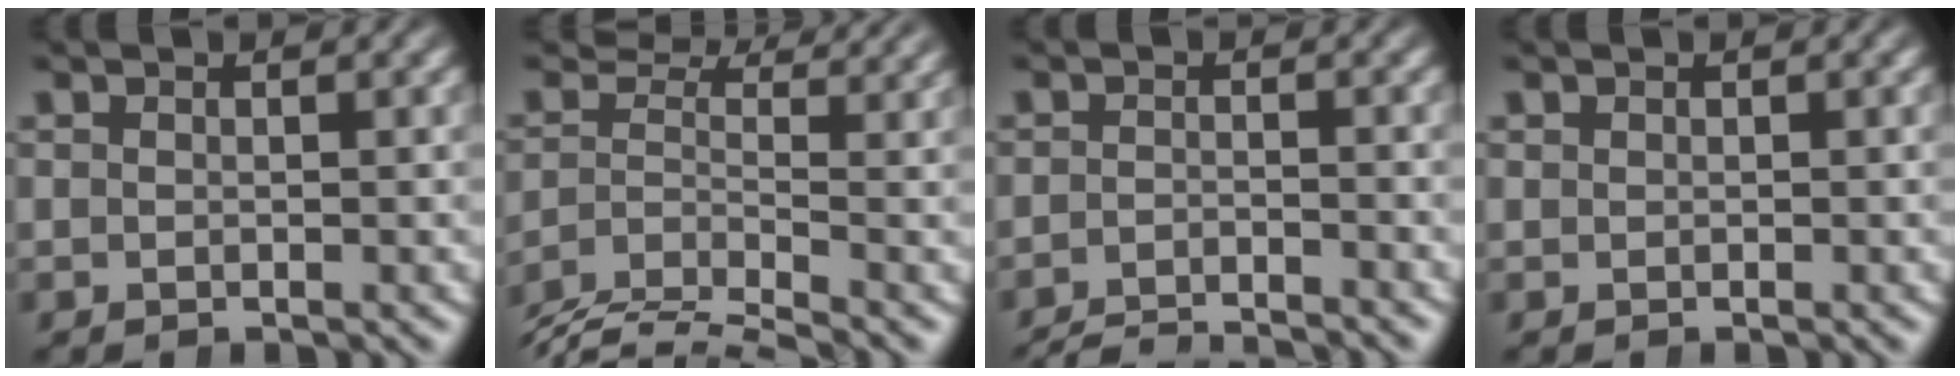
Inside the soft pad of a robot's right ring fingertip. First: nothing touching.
{"total": 6.2, "force": [-3.4, 3.9, 3.5], "torque": [-0.056, -0.027, -0.059]}
{"total": 5.1, "force": [-5.0, 0.9, 0.4], "torque": [0.002, -0.012, -0.084]}
{"total": 0.0}